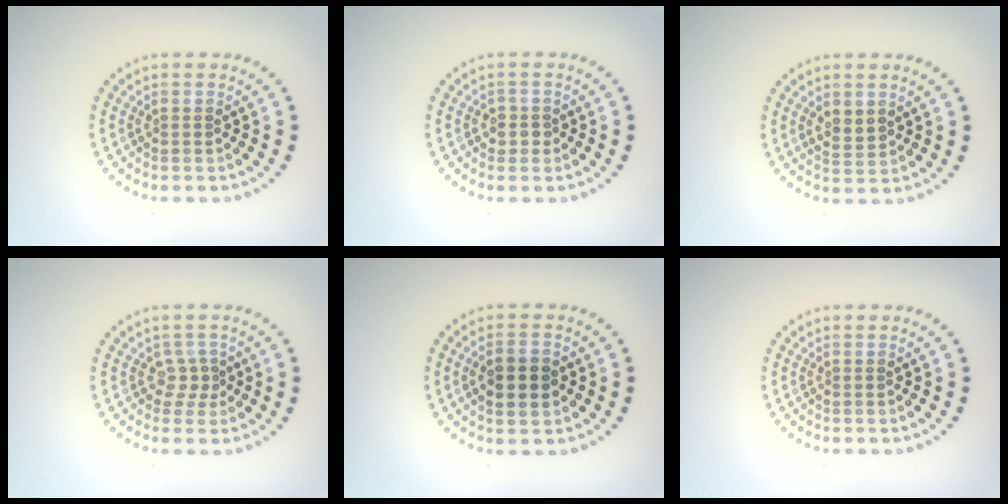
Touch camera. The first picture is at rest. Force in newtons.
{"total": 1.4, "press": 1.2, "slide": 0.7}
{"total": 1.9, "press": 1.8, "slide": 0.5}
{"total": 1.6, "press": 1.1, "slide": 1.2}
{"total": 3.7, "press": 3.7, "slide": 0.2}
{"total": 0.0}